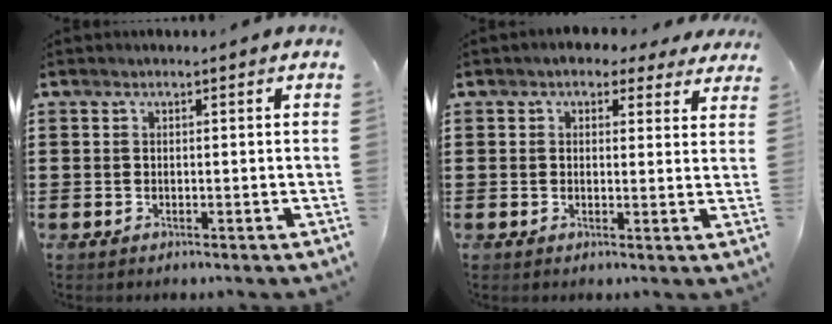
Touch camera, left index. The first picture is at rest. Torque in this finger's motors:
{"motor_torque": [1.10, -1.04, 0.37, 0.04]}